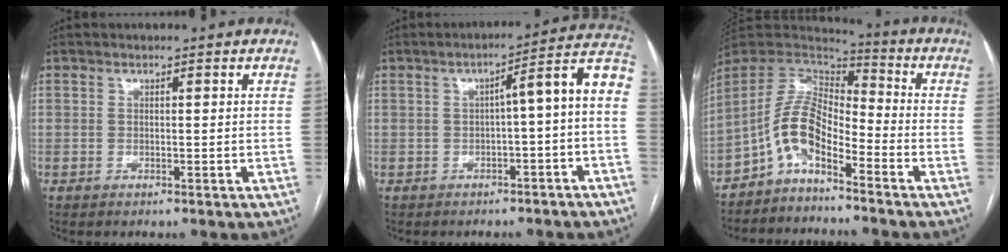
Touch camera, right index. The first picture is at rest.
{"total": 8.6, "force": [-1.6, 0.7, 8.4], "torque": [-0.105, 0.036, -0.026]}
{"total": 8.9, "force": [-4.8, 3.6, 6.6], "torque": [-0.136, 0.028, -0.094]}